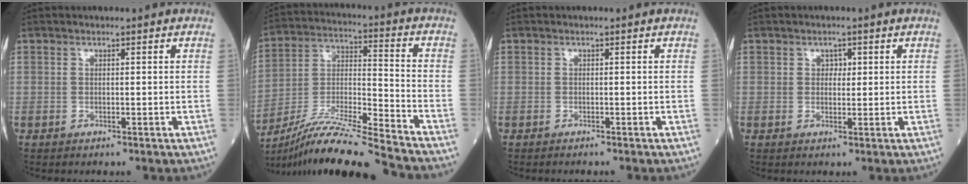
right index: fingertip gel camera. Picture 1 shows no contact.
{"total": 19.4, "force": [-17.1, -1.3, 9.0], "torque": [-0.192, -0.024, -0.306]}
{"total": 1.6, "force": [-1.4, -0.1, 0.7], "torque": [-0.008, 0.002, -0.015]}
{"total": 1.4, "force": [0.6, 1.0, 0.8], "torque": [-0.007, 0.000, 0.009]}